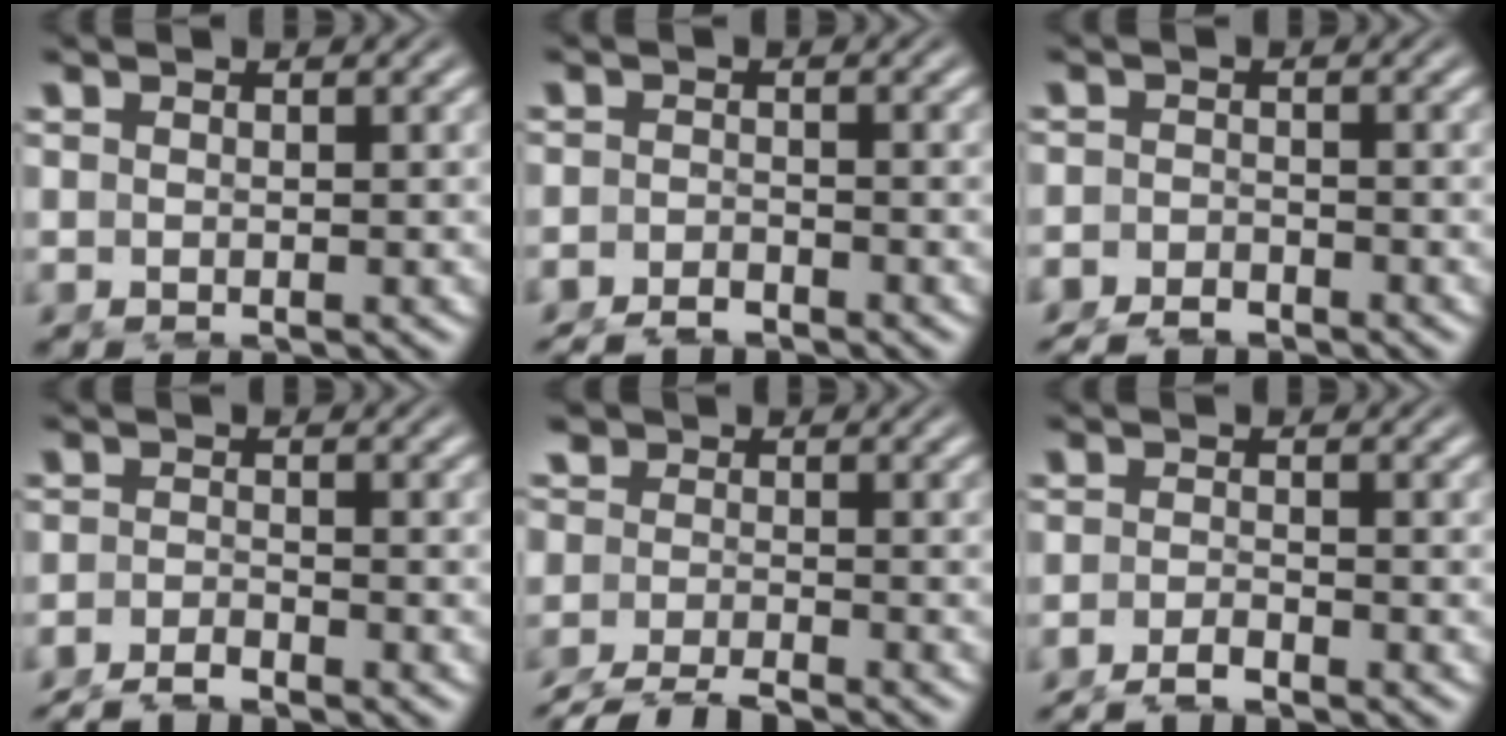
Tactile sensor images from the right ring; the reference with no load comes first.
{"total": 2.3, "force": [-2.3, 0.2, -0.1], "torque": [0.002, -0.009, -0.038]}
{"total": 2.5, "force": [-2.4, 0.4, -0.3], "torque": [0.005, -0.013, -0.039]}
{"total": 2.2, "force": [-2.1, -0.1, 0.2], "torque": [-0.001, -0.004, -0.039]}
{"total": 2.9, "force": [-2.6, 1.1, 0.5], "torque": [-0.003, -0.010, -0.046]}
{"total": 1.9, "force": [-1.8, -0.2, 0.3], "torque": [-0.006, -0.002, -0.034]}